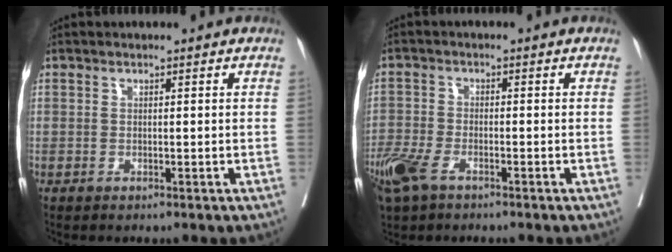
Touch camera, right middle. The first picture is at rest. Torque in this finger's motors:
{"motor_torque": [1.22, -0.91, 0.61, 0.20]}